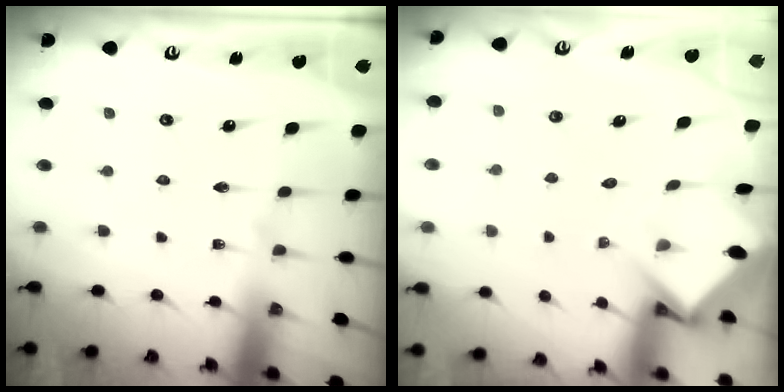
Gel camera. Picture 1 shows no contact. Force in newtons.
{"total": 3.8, "press": 3.8, "slide": 0.2}